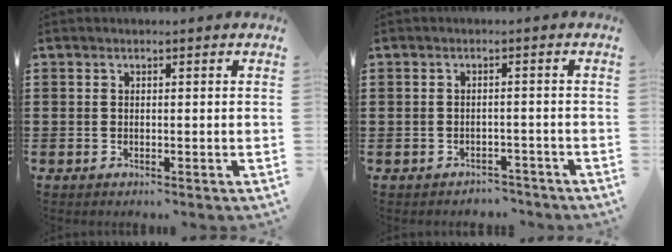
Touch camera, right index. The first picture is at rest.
{"total": 1.9, "force": [-1.8, 0.5, -0.2], "torque": [-0.002, 0.002, -0.041]}